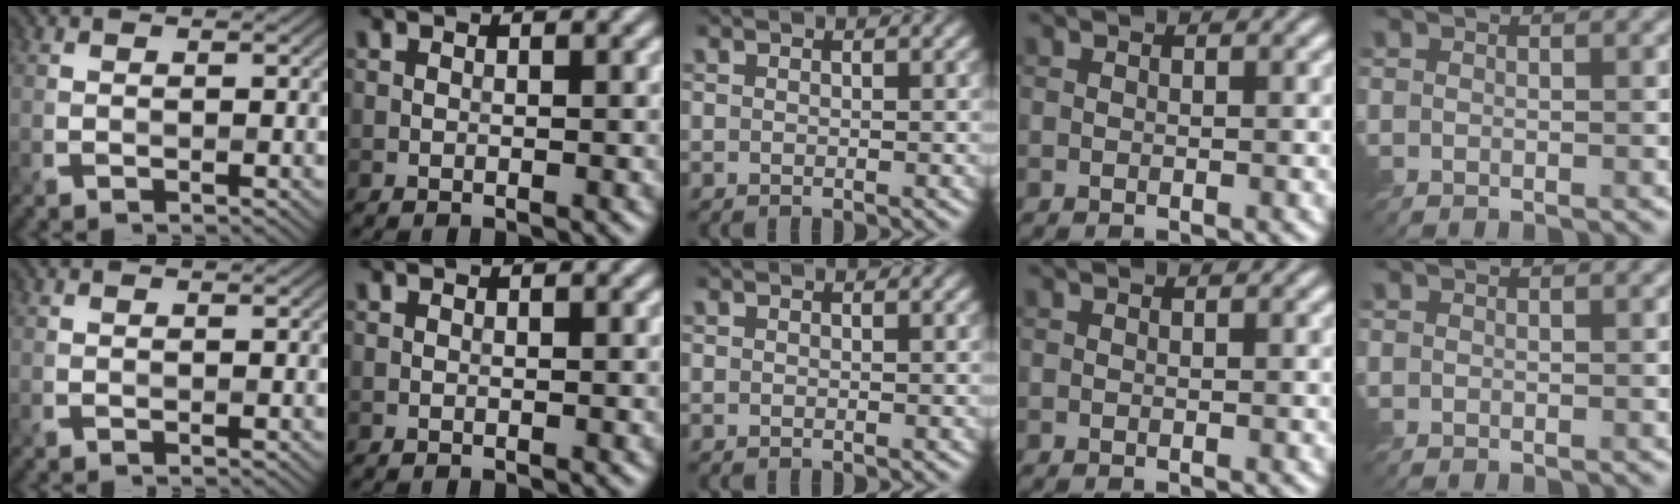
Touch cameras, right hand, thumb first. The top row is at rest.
{}